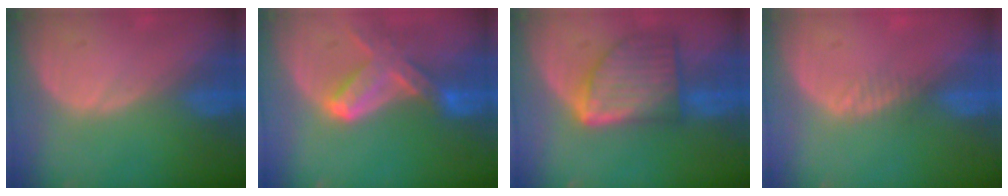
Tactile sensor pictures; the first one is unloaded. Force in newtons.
{"total": 7.2, "press": 6.7, "slide": 2.8}
{"total": 9.1, "press": 9.1, "slide": 0.6}
{"total": 1.3, "press": 1.1, "slide": 0.7}